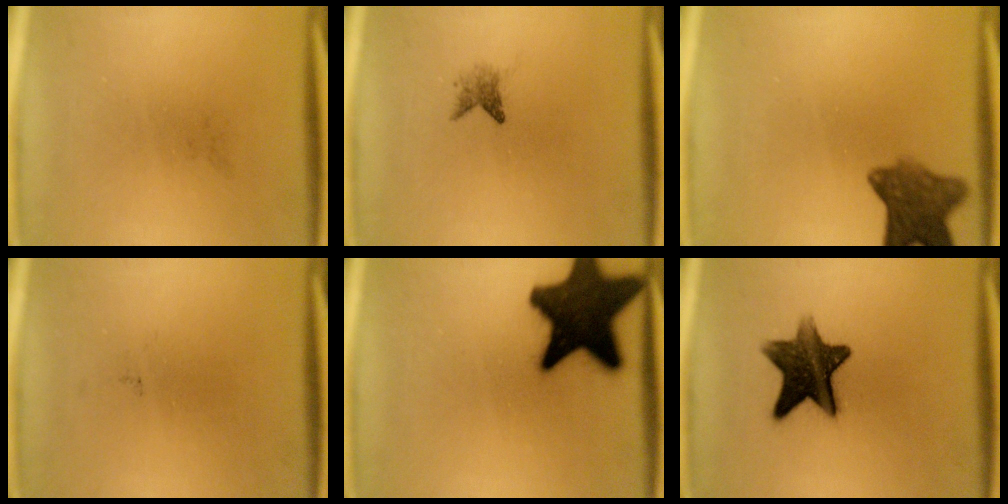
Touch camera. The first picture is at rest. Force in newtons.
{"total": 1.6}
{"total": 7.6}
{"total": 0.0}
{"total": 19.0}
{"total": 11.6}